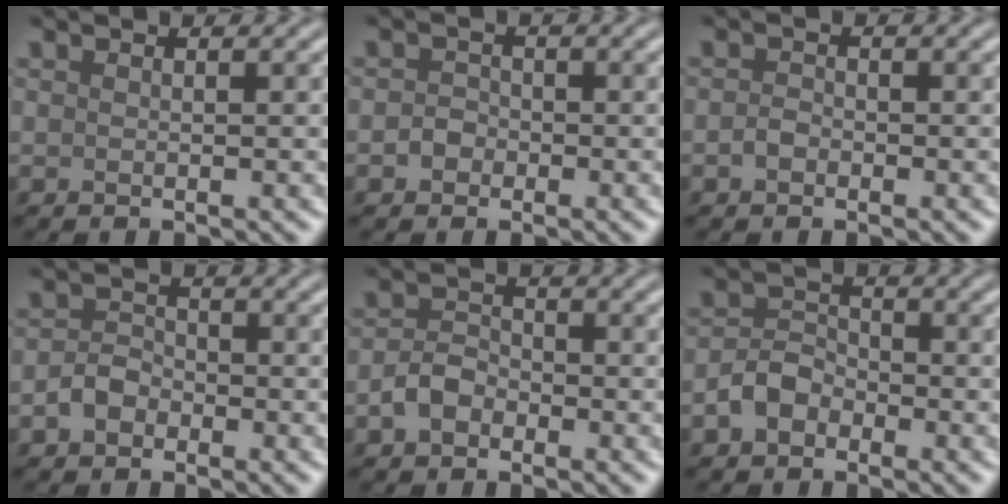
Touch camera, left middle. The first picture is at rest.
{"total": 1.5, "force": [-0.5, 1.3, 0.5], "torque": [-0.004, 0.002, -0.014]}
{"total": 1.0, "force": [-0.5, 0.8, 0.5], "torque": [-0.011, 0.000, -0.012]}
{"total": 2.0, "force": [-1.1, 1.5, 0.9], "torque": [-0.016, 0.006, -0.025]}
{"total": 2.3, "force": [-1.2, 1.6, 1.1], "torque": [-0.022, 0.006, -0.028]}
{"total": 2.6, "force": [-1.5, 1.8, 1.2], "torque": [-0.021, 0.010, -0.034]}